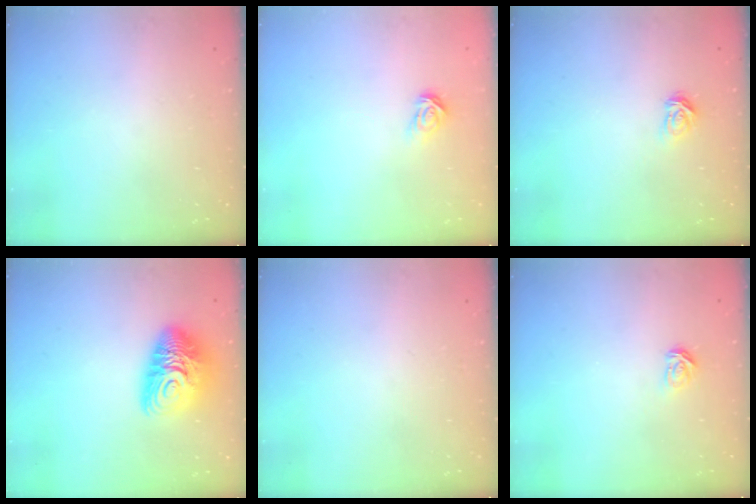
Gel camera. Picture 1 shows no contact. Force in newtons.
{"total": 3.9, "press": 3.9, "slide": 0.1}
{"total": 3.8, "press": 3.8, "slide": 0.5}
{"total": 12.0, "press": 11.9, "slide": 1.1}
{"total": 0.0}
{"total": 3.3, "press": 3.3, "slide": 0.4}